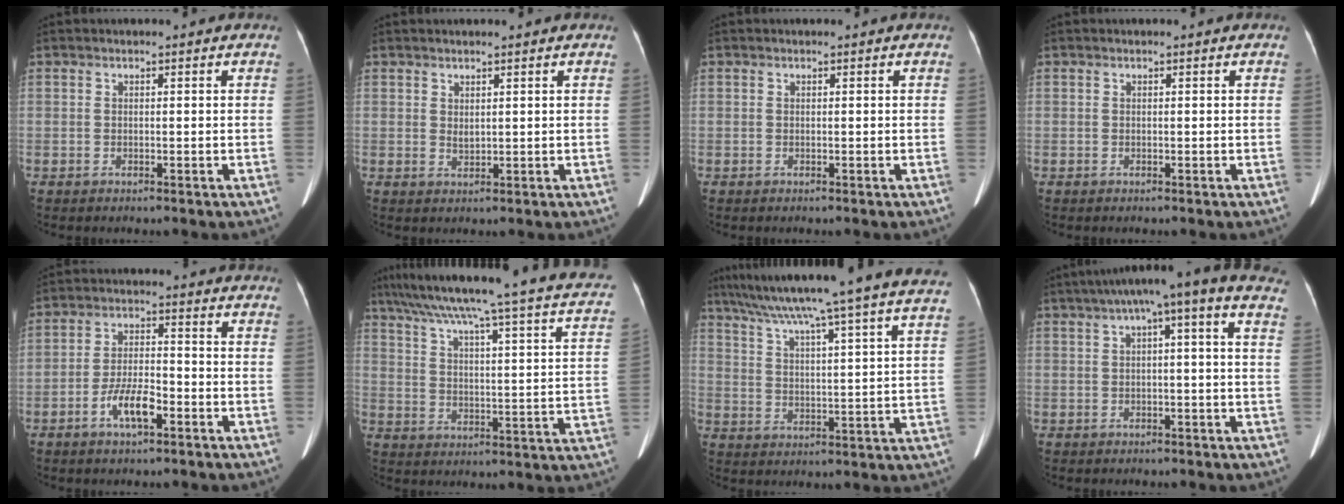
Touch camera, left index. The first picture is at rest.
{"total": 1.6, "force": [1.0, 0.6, 1.0], "torque": [-0.021, 0.001, 0.023]}
{"total": 0.0}
{"total": 0.0}
{"total": 6.1, "force": [-3.2, 1.8, 5.0], "torque": [-0.102, 0.001, -0.058]}
{"total": 29.4, "force": [23.7, 2.1, 17.3], "torque": [-0.251, -0.022, 0.295]}
{"total": 28.7, "force": [25.1, -1.7, 13.8], "torque": [-0.231, -0.033, 0.332]}
{"total": 11.6, "force": [6.6, 0.8, 9.5], "torque": [-0.144, 0.058, 0.078]}